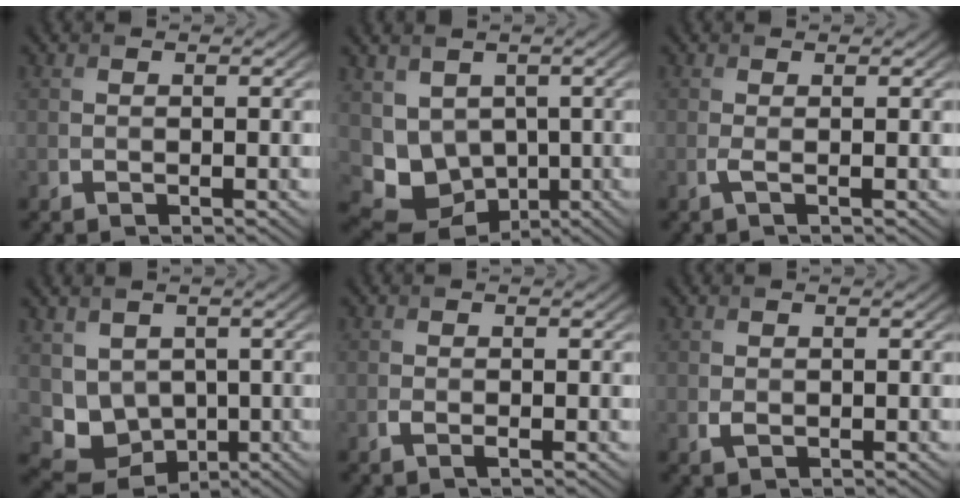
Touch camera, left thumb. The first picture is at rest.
{"total": 7.0, "force": [0.3, 6.0, 3.6], "torque": [-0.085, -0.034, 0.016]}
{"total": 1.2, "force": [0.0, 0.2, 1.2], "torque": [-0.026, 0.001, -0.004]}
{"total": 6.0, "force": [0.6, 5.2, 2.9], "torque": [-0.078, -0.026, 0.016]}
{"total": 0.7, "force": [-0.3, 0.1, 0.7], "torque": [-0.016, -0.003, -0.006]}
{"total": 0.8, "force": [0.1, 0.6, 0.5], "torque": [-0.015, -0.003, 0.004]}